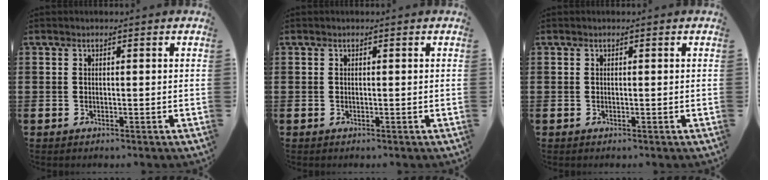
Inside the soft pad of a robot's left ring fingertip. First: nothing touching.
{"total": 0.0}
{"total": 0.0}